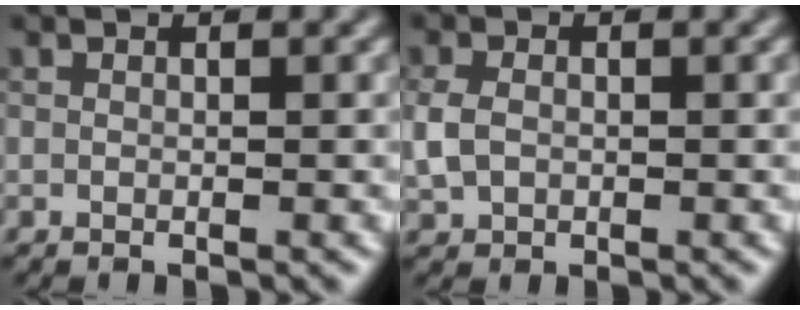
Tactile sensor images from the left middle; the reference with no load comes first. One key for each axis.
{"total": 2.4, "fx": -0.1, "fy": 1.9, "fz": 1.5, "tx": -0.035, "ty": 0.000, "tz": -0.004}